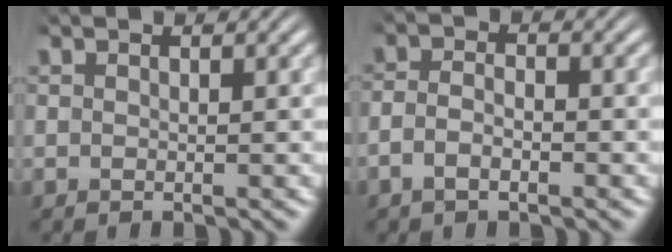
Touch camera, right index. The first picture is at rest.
{"total": 2.4, "force": [-1.3, 1.3, 1.5], "torque": [-0.038, -0.003, -0.024]}